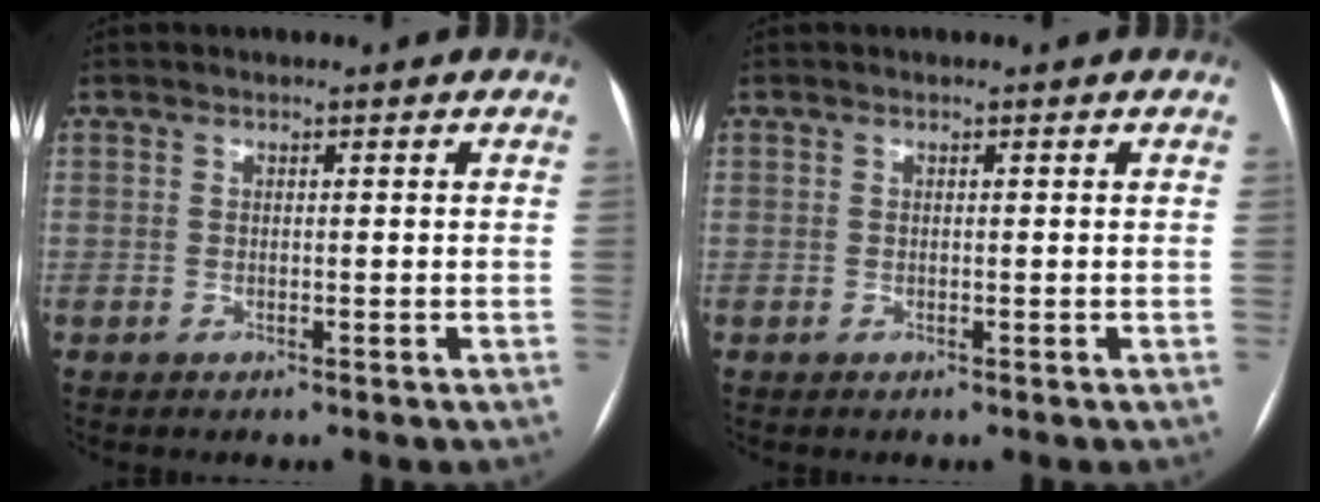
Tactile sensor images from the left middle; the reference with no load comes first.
{"total": 0.0}